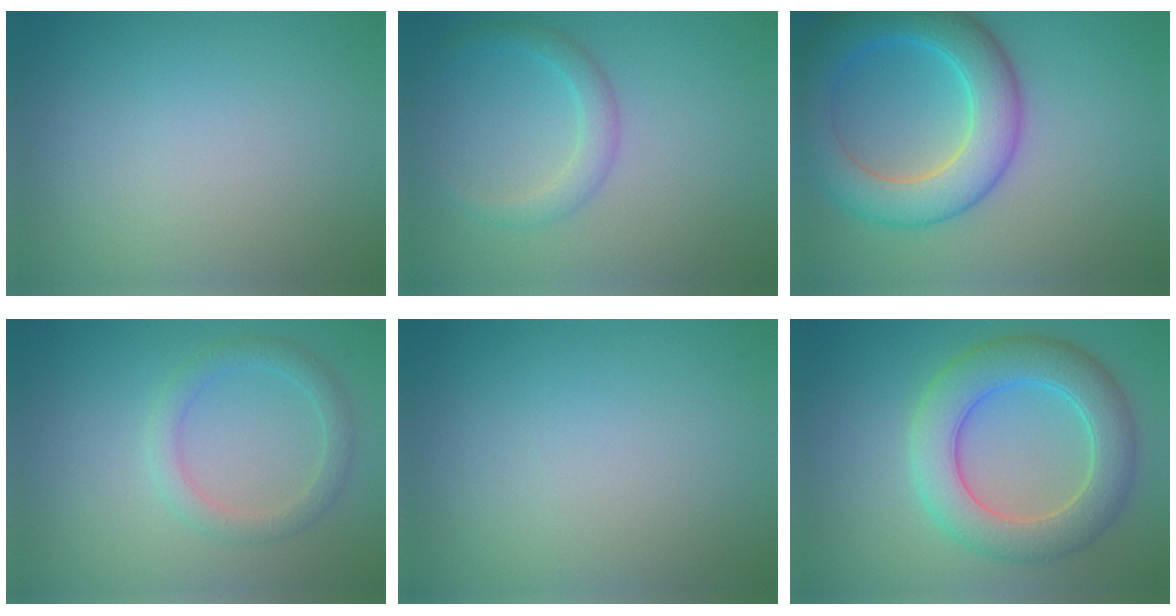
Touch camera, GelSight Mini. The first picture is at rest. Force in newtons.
{"total": 2.2, "press": 2.2, "slide": 0.0}
{"total": 7.8, "press": 7.8, "slide": 0.3}
{"total": 2.4, "press": 2.4, "slide": 0.1}
{"total": 0.0}
{"total": 7.0, "press": 7.0, "slide": 0.6}